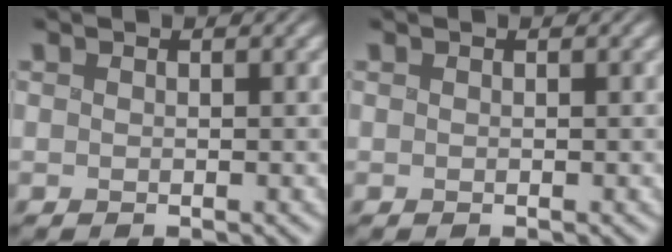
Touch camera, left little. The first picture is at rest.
{"total": 0.0}